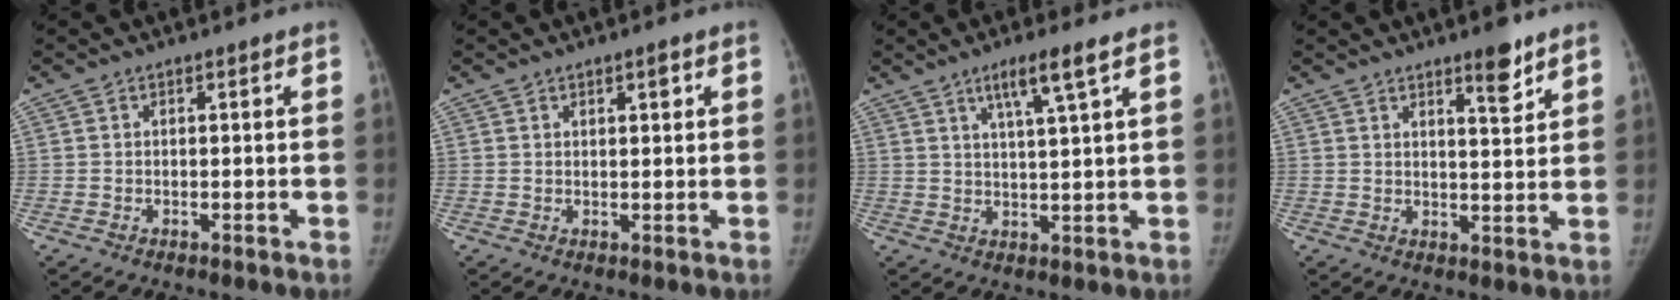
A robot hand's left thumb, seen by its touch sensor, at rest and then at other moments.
{"total": 1.8, "force": [1.0, 0.7, 1.3], "torque": [-0.014, -0.005, 0.016]}
{"total": 6.3, "force": [3.6, -0.1, 5.2], "torque": [-0.097, -0.019, 0.067]}
{"total": 5.5, "force": [3.9, 1.2, 3.7], "torque": [-0.042, -0.030, 0.057]}